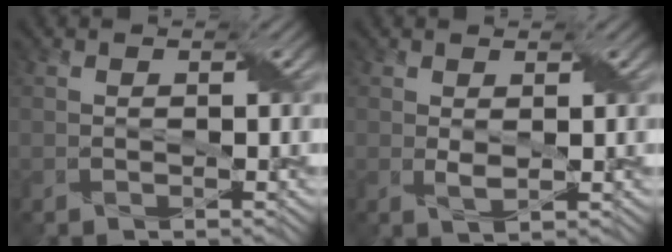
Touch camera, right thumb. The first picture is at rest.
{"total": 1.5, "force": [0.5, 0.7, 1.2], "torque": [-0.029, -0.003, 0.014]}